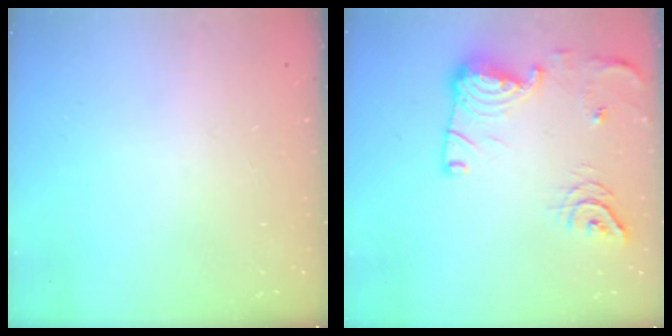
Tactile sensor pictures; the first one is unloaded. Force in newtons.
{"total": 16.1, "press": 15.5, "slide": 4.2}